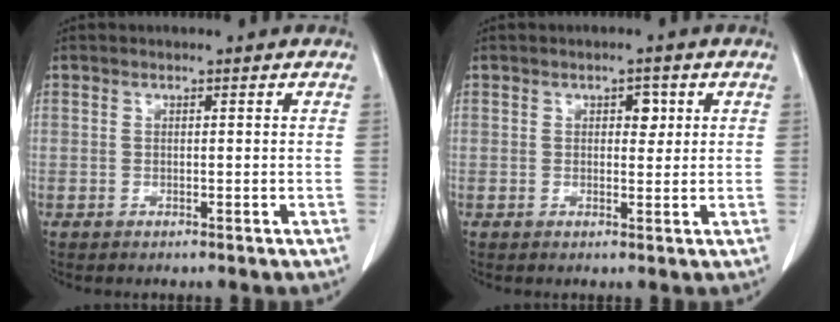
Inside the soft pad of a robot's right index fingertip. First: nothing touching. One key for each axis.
{"total": 2.2, "fx": 0.8, "fy": 1.3, "fz": 1.6, "tx": -0.018, "ty": 0.003, "tz": 0.010}